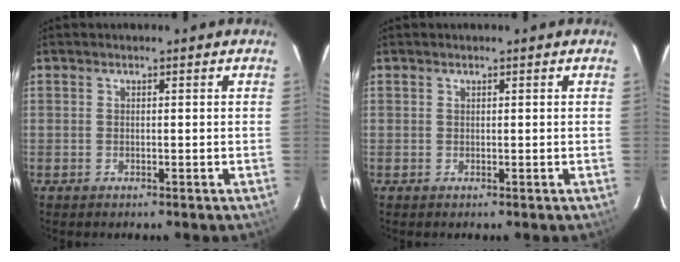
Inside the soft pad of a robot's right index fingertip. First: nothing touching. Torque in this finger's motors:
{"motor_torque": [-0.14, 0.17, 0.02, 0.00]}